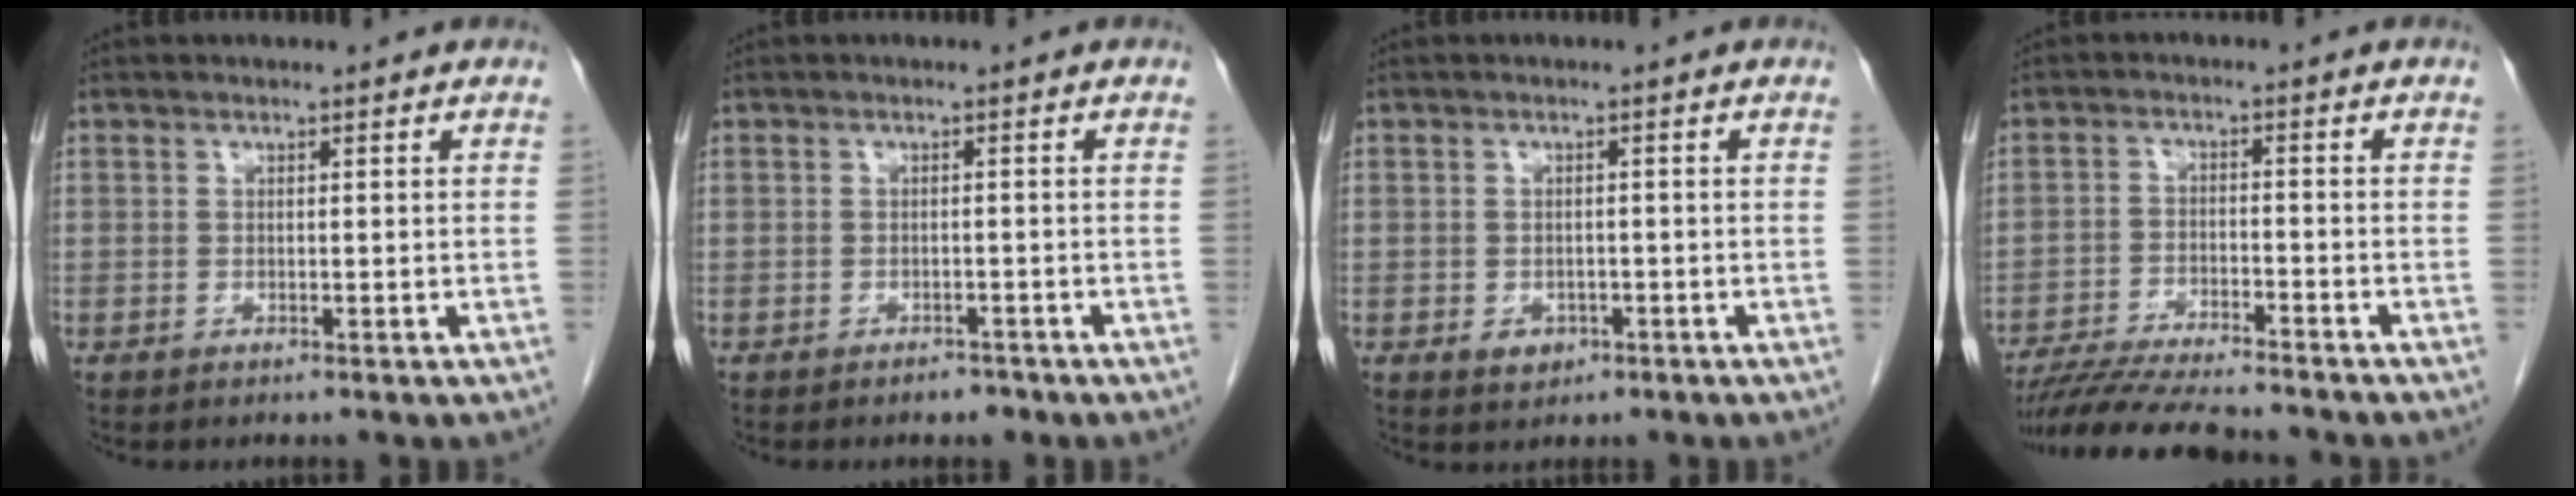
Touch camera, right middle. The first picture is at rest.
{"total": 1.5, "force": [-1.2, 0.7, 0.6], "torque": [-0.010, 0.001, -0.014]}
{"total": 2.4, "force": [-1.1, 1.8, 1.1], "torque": [-0.014, 0.003, -0.007]}
{"total": 12.4, "force": [-11.1, 0.7, 5.4], "torque": [-0.086, -0.022, -0.181]}